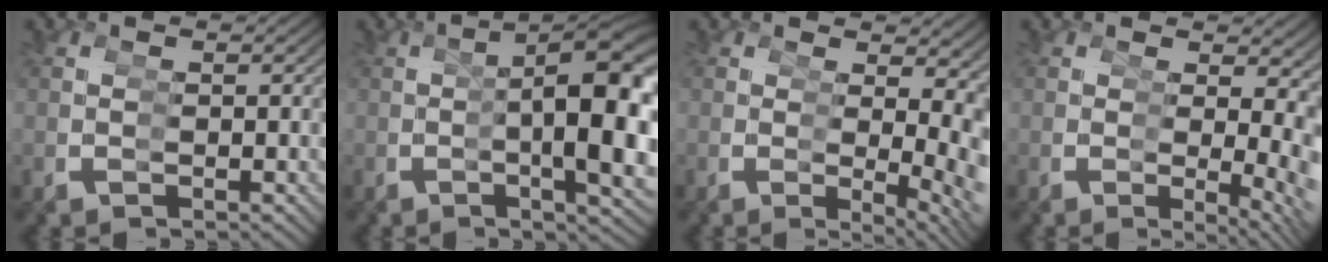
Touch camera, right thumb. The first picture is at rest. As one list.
[{"total": 12.7, "force": [0.2, 5.0, 11.6], "torque": [-0.138, -0.003, -0.002]}, {"total": 5.2, "force": [0.3, 2.3, 4.7], "torque": [-0.041, -0.017, 0.005]}, {"total": 4.7, "force": [0.3, 1.8, 4.3], "torque": [-0.037, -0.016, 0.004]}]